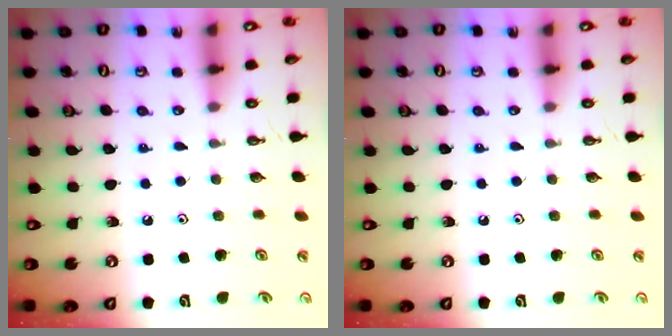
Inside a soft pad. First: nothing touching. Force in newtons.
{"total": 0.0}